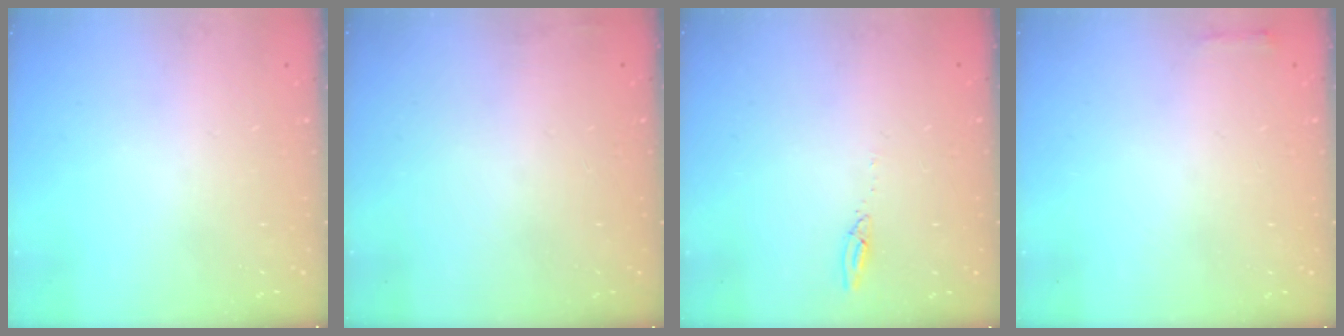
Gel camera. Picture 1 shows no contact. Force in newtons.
{"total": 2.9, "press": 2.4, "slide": 1.6}
{"total": 2.7, "press": 2.7, "slide": 0.2}
{"total": 2.3, "press": 2.3, "slide": 0.5}